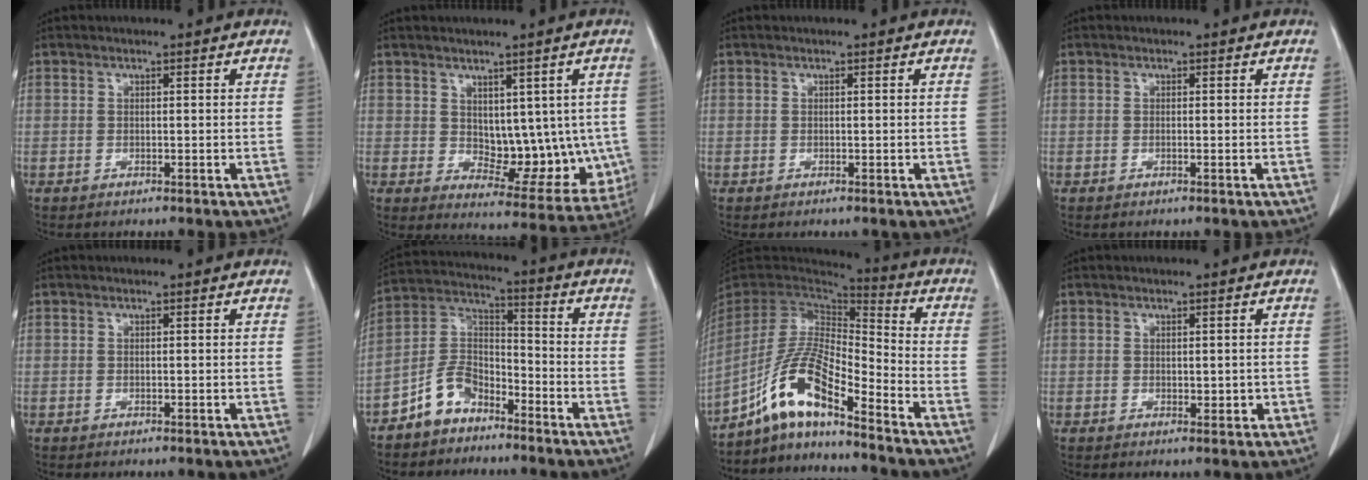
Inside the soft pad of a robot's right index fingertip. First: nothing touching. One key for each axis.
{"total": 10.9, "fx": 1.2, "fy": 6.5, "fz": 8.7, "tx": -0.097, "ty": 0.003, "tz": 0.041}
{"total": 0.0}
{"total": 0.0}
{"total": 0.0}
{"total": 8.0, "fx": -5.7, "fy": 4.6, "fz": 3.3, "tx": -0.070, "ty": 0.023, "tz": -0.110}
{"total": 12.5, "fx": -8.1, "fy": 1.9, "fz": 9.3, "tx": -0.192, "ty": 0.008, "tz": -0.151}
{"total": 1.5, "fx": 0.1, "fy": 1.0, "fz": 1.1, "tx": -0.011, "ty": -0.001, "tz": 0.006}